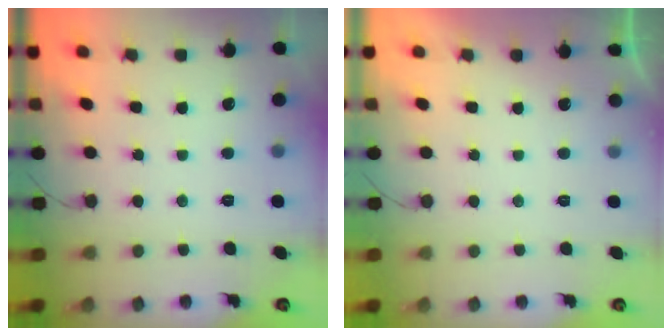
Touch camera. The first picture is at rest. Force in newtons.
{"total": 0.8, "press": 0.8, "slide": 0.1}